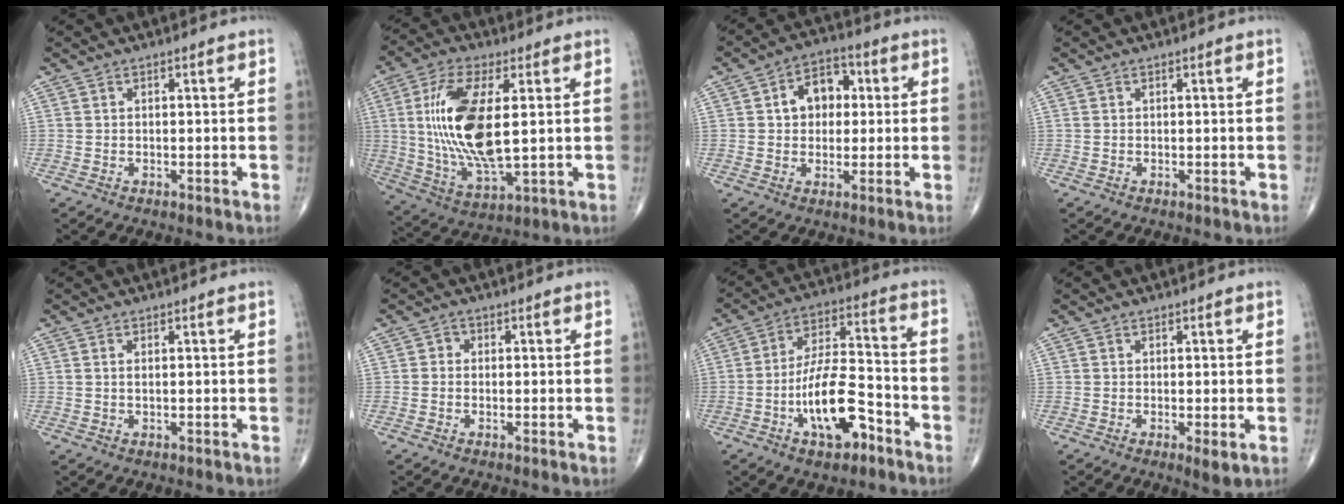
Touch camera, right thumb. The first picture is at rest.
{"total": 17.8, "force": [2.2, 7.0, 16.2], "torque": [-0.324, -0.021, 0.046]}
{"total": 8.5, "force": [1.5, 6.2, 5.6], "torque": [-0.052, 0.017, 0.016]}
{"total": 0.0}
{"total": 0.5, "force": [0.2, 0.0, 0.5], "torque": [-0.014, -0.002, 0.003]}
{"total": 1.2, "force": [-0.1, 1.1, 0.5], "torque": [0.001, 0.004, -0.008]}
{"total": 13.6, "force": [-6.0, 5.7, 10.8], "torque": [-0.177, 0.045, -0.102]}
{"total": 2.3, "force": [-0.4, 0.7, 2.2], "torque": [-0.033, -0.008, -0.006]}